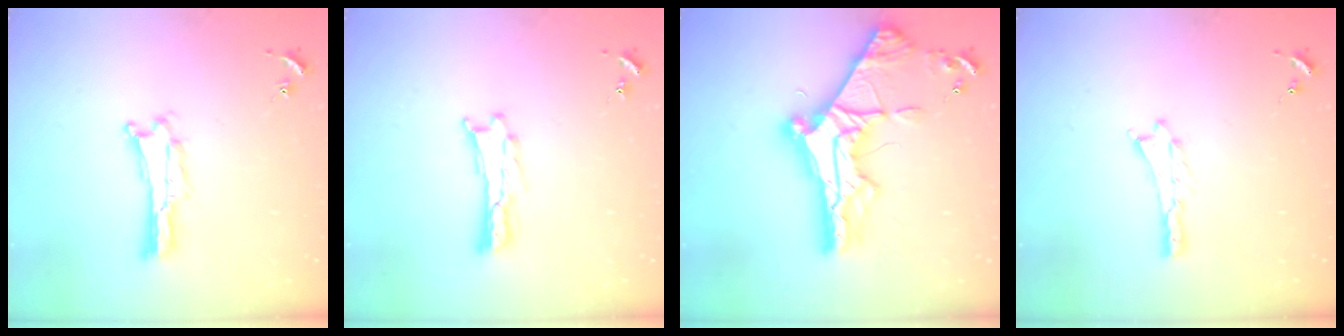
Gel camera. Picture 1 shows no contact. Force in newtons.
{"total": 0.7, "press": 0.7, "slide": 0.2}
{"total": 10.8, "press": 10.7, "slide": 1.2}
{"total": 0.0}